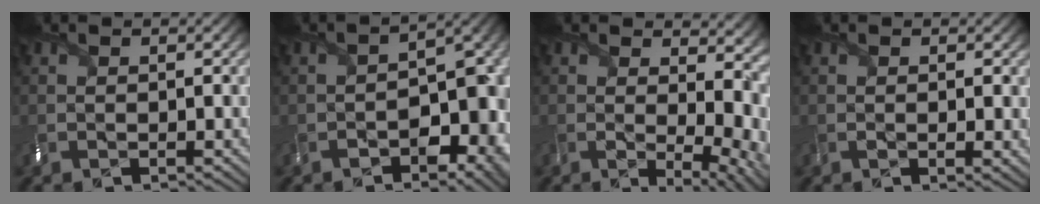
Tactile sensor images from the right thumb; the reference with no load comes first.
{"total": 9.9, "force": [-4.2, 5.2, 7.4], "torque": [-0.098, -0.027, -0.059]}
{"total": 13.2, "force": [0.7, 7.7, 10.8], "torque": [-0.126, -0.017, 0.050]}
{"total": 1.7, "force": [-0.2, 0.8, 1.5], "torque": [-0.030, -0.012, -0.002]}